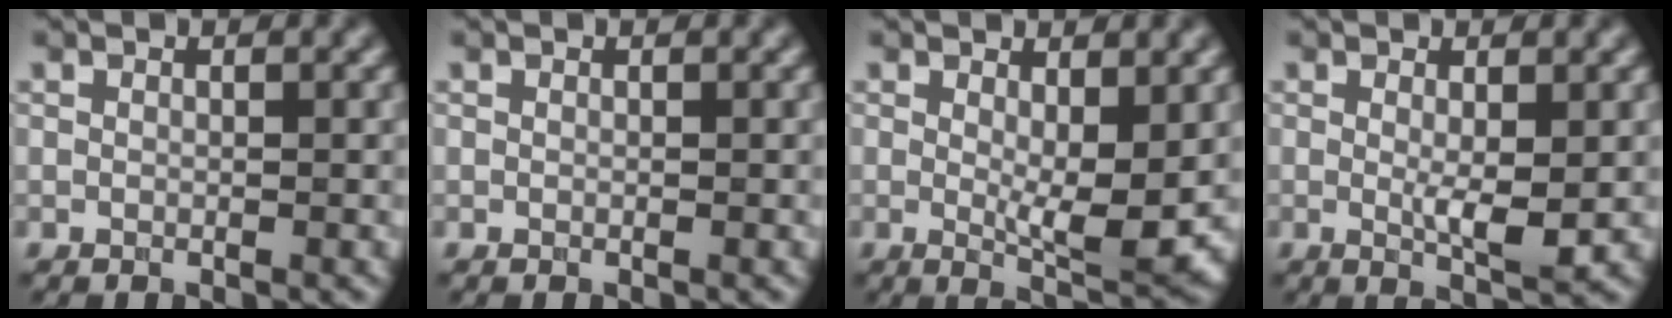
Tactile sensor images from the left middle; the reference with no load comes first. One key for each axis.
{"total": 0.0}
{"total": 4.7, "fx": 0.5, "fy": 1.3, "fz": 4.5, "tx": -0.071, "ty": -0.018, "tz": 0.012}
{"total": 2.6, "fx": 0.1, "fy": 0.5, "fz": 2.6, "tx": -0.043, "ty": -0.011, "tz": 0.005}